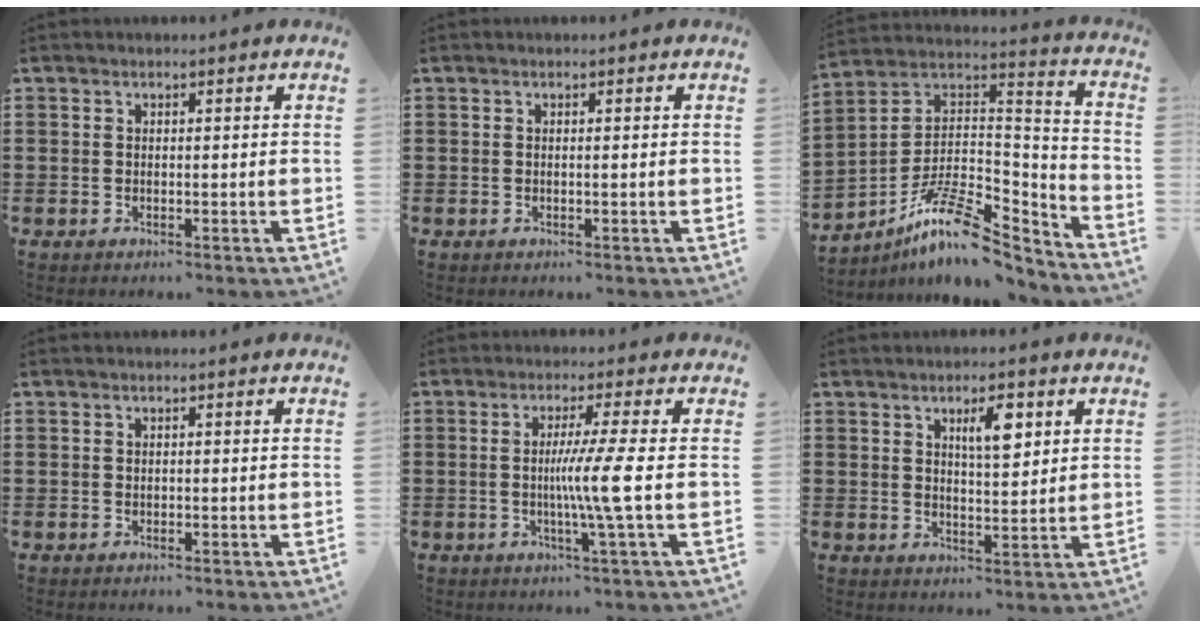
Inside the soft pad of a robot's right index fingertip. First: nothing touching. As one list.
[{"total": 0.0}, {"total": 13.2, "force": [-9.2, 4.6, 8.3], "torque": [-0.158, 0.029, -0.172]}, {"total": 0.0}, {"total": 6.8, "force": [-0.5, -1.2, 6.7], "torque": [-0.119, -0.013, -0.016]}, {"total": 4.9, "force": [2.2, 1.6, 4.1], "torque": [-0.070, 0.003, 0.033]}]